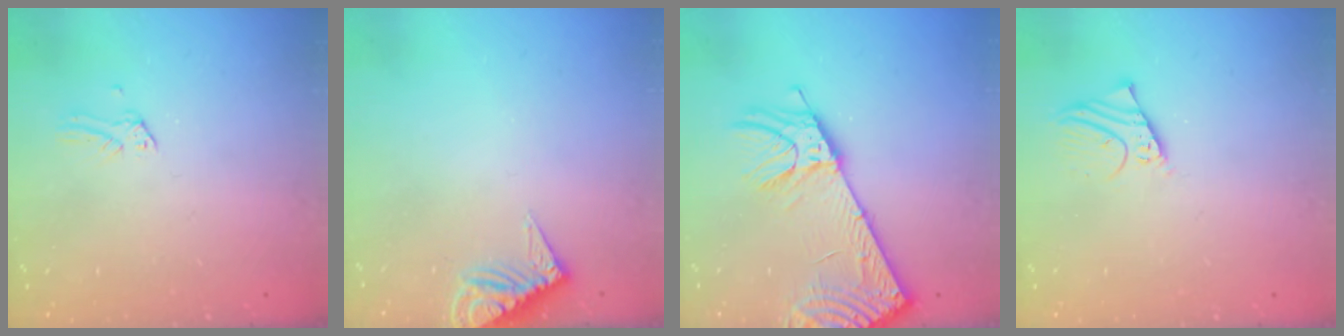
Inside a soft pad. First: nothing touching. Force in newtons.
{"total": 9.6, "press": 9.6, "slide": 0.3}
{"total": 13.3, "press": 13.0, "slide": 3.0}
{"total": 2.9, "press": 2.9, "slide": 0.0}